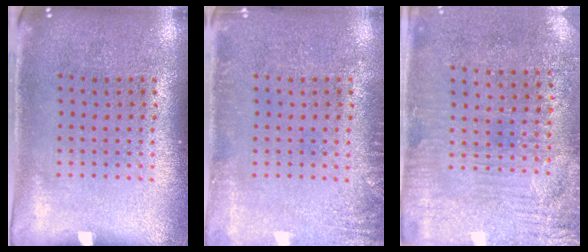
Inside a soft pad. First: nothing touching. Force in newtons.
{"total": 1.6, "press": 1.6, "slide": 0.2}
{"total": 3.2, "press": 2.9, "slide": 1.4}